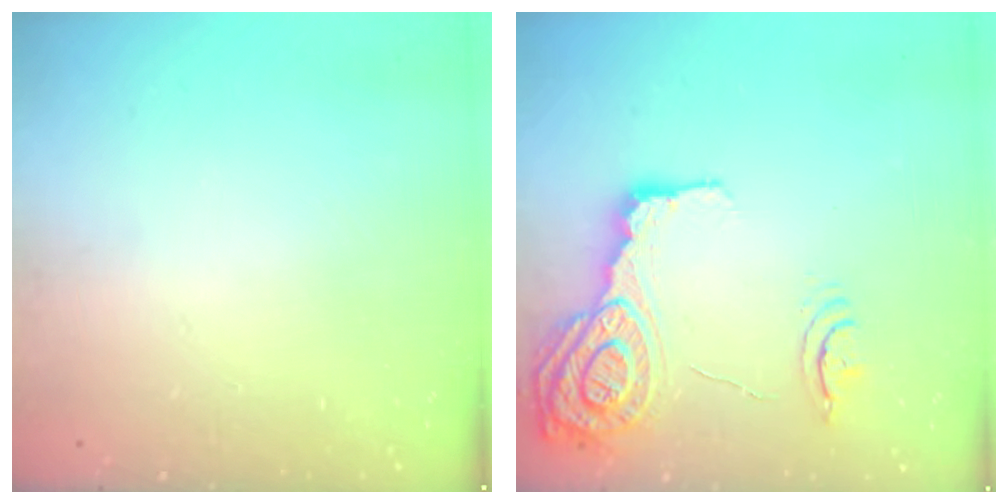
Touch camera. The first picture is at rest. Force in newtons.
{"total": 16.0, "press": 15.9, "slide": 1.2}